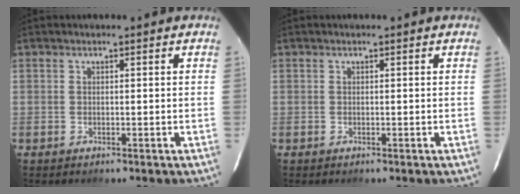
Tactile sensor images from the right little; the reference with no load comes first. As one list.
[{"total": 0.0}]